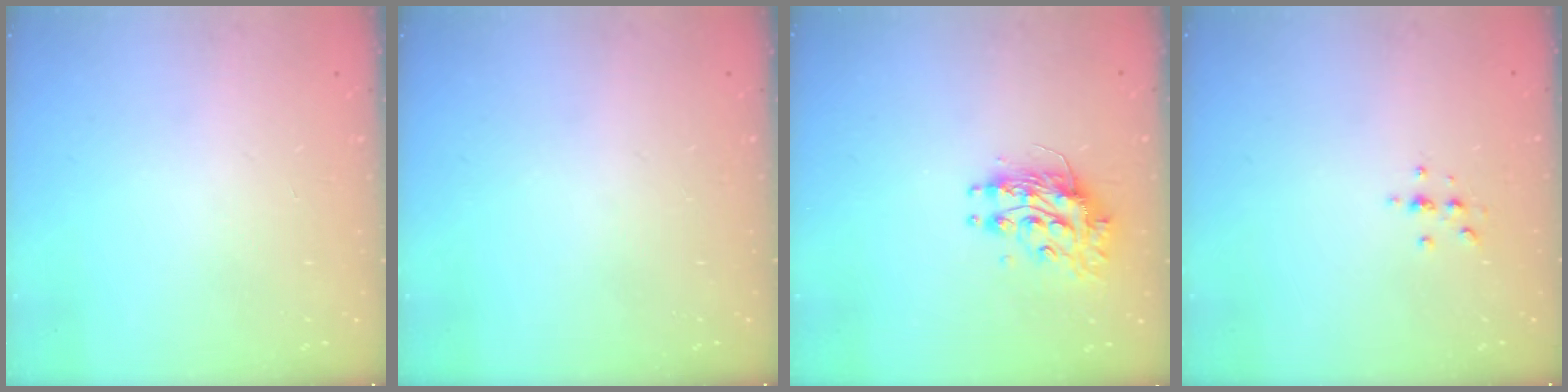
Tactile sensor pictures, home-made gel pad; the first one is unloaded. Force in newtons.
{"total": 0.0}
{"total": 10.4, "press": 10.4, "slide": 0.6}
{"total": 2.8, "press": 2.7, "slide": 0.3}